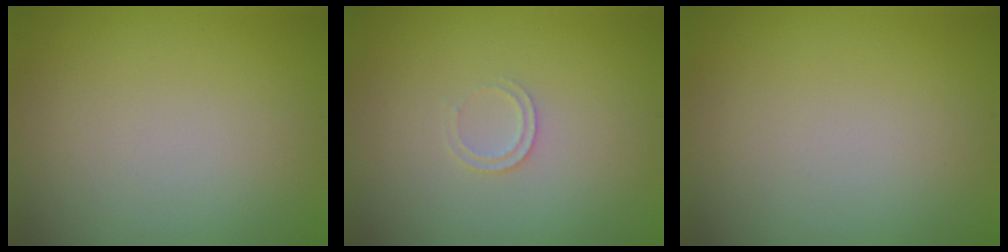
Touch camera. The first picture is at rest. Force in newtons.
{"total": 0.9, "press": 0.9, "slide": 0.1}
{"total": 0.0}